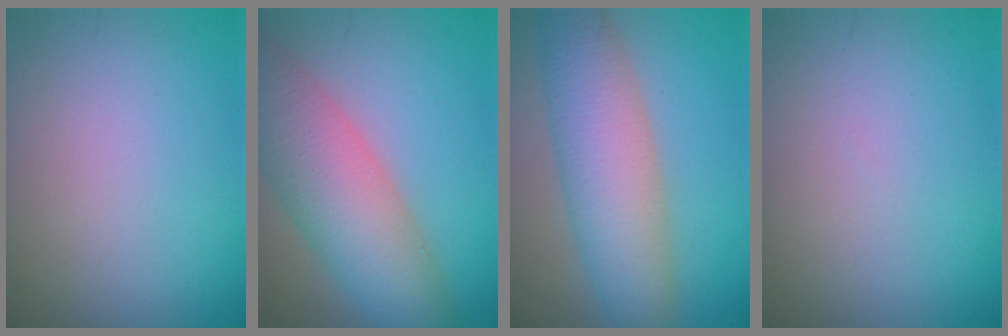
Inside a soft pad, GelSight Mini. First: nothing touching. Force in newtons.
{"total": 8.8, "press": 8.8, "slide": 0.5}
{"total": 7.5, "press": 7.5, "slide": 0.5}
{"total": 0.0}